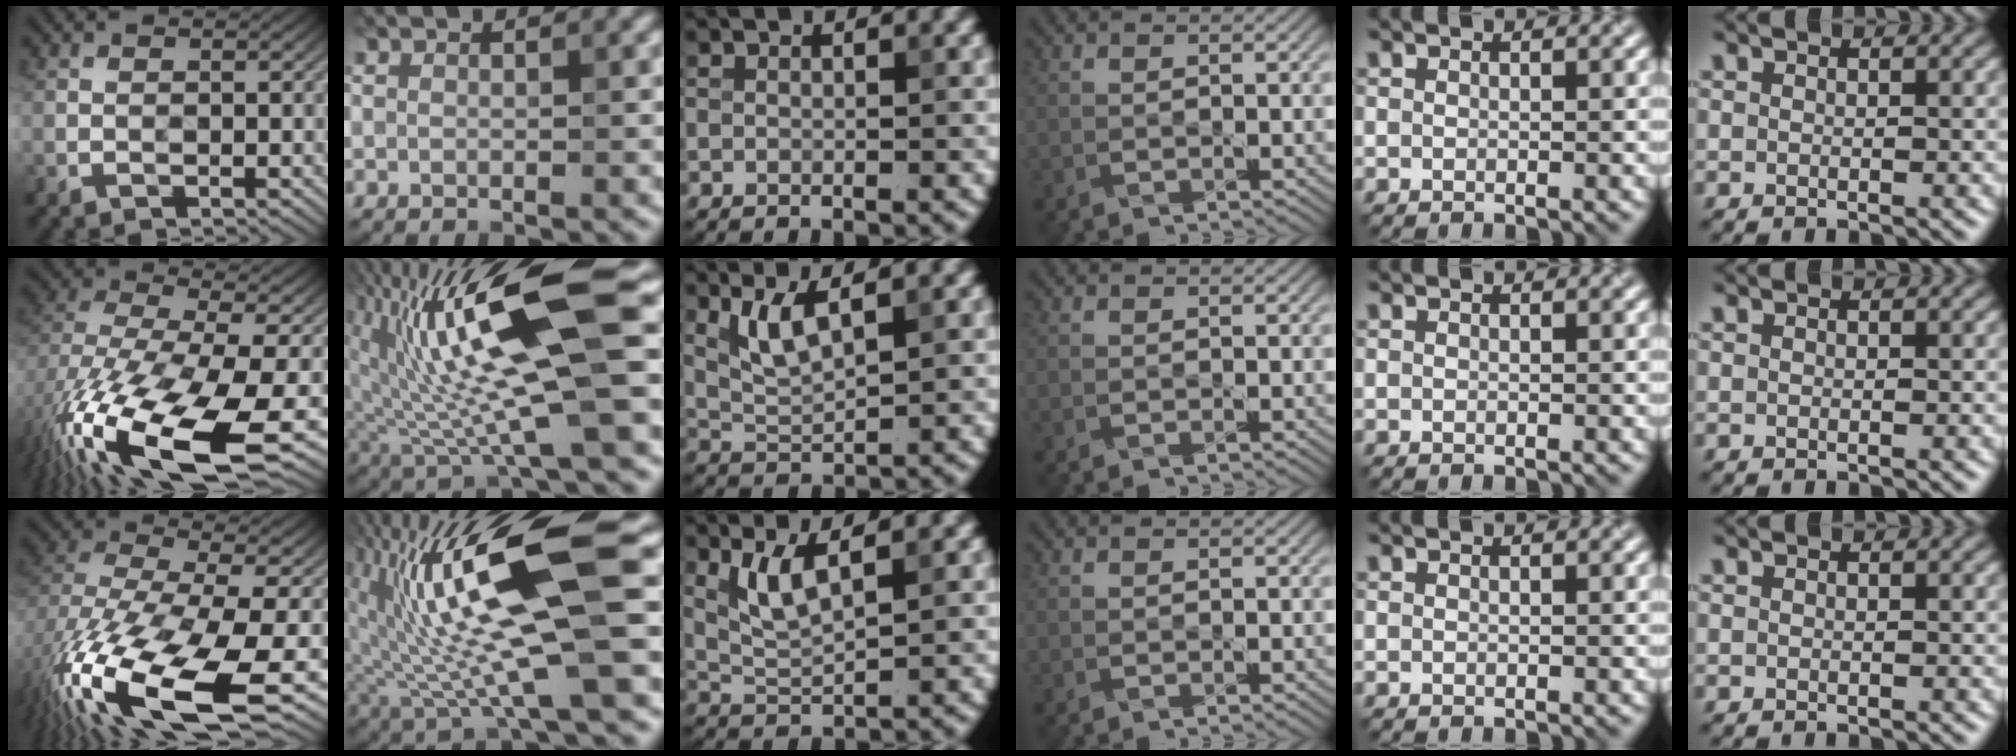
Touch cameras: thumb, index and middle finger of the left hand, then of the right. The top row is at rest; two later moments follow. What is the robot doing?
{"motion": "pour", "object": "cup"}